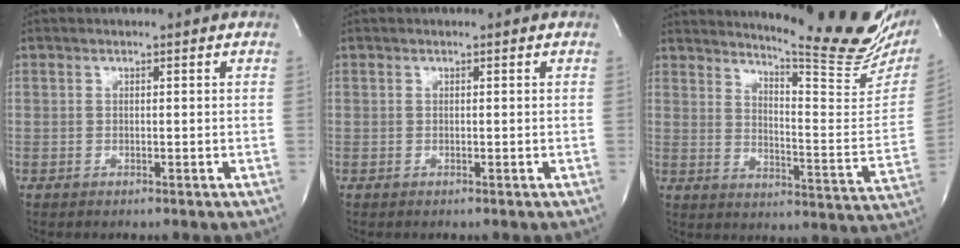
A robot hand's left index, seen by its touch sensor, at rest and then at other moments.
{"total": 0.0}
{"total": 21.9, "force": [18.6, 2.0, 11.5], "torque": [-0.166, -0.100, 0.226]}